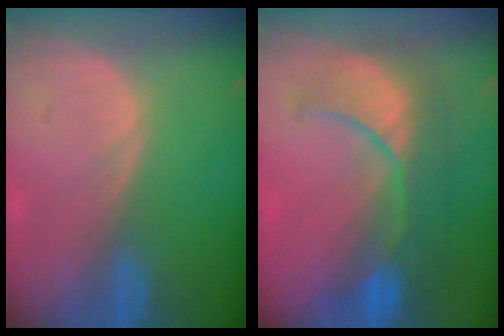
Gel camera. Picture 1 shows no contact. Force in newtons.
{"total": 9.5, "press": 8.9, "slide": 3.3}